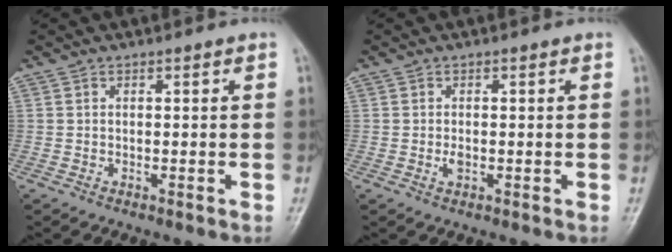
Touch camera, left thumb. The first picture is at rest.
{"total": 1.4, "force": [-0.2, 0.9, 1.1], "torque": [-0.017, -0.001, -0.004]}